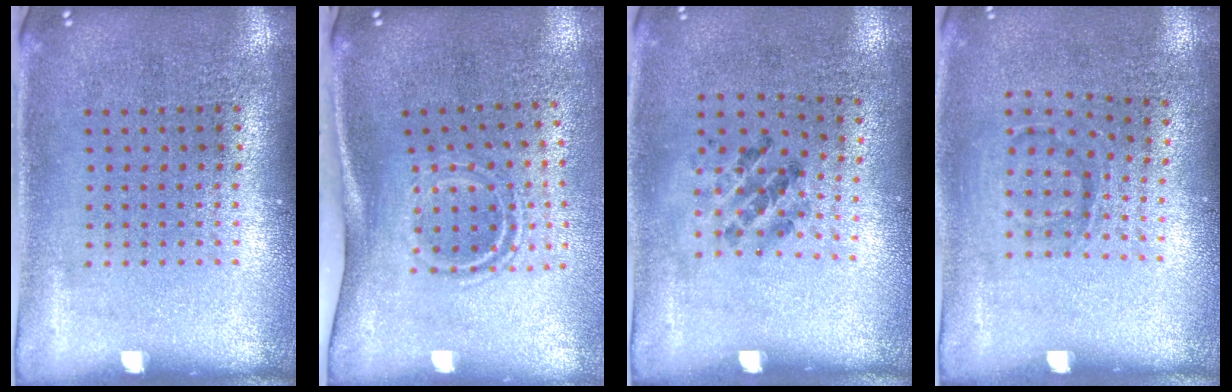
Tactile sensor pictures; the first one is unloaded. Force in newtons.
{"total": 1.8, "press": 1.1, "slide": 1.5}
{"total": 1.3, "press": 0.7, "slide": 1.1}
{"total": 1.0, "press": 0.7, "slide": 0.7}